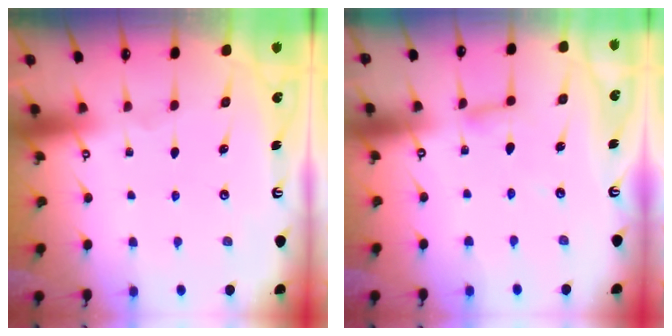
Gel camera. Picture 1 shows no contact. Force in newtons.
{"total": 2.8, "press": 2.8, "slide": 0.2}